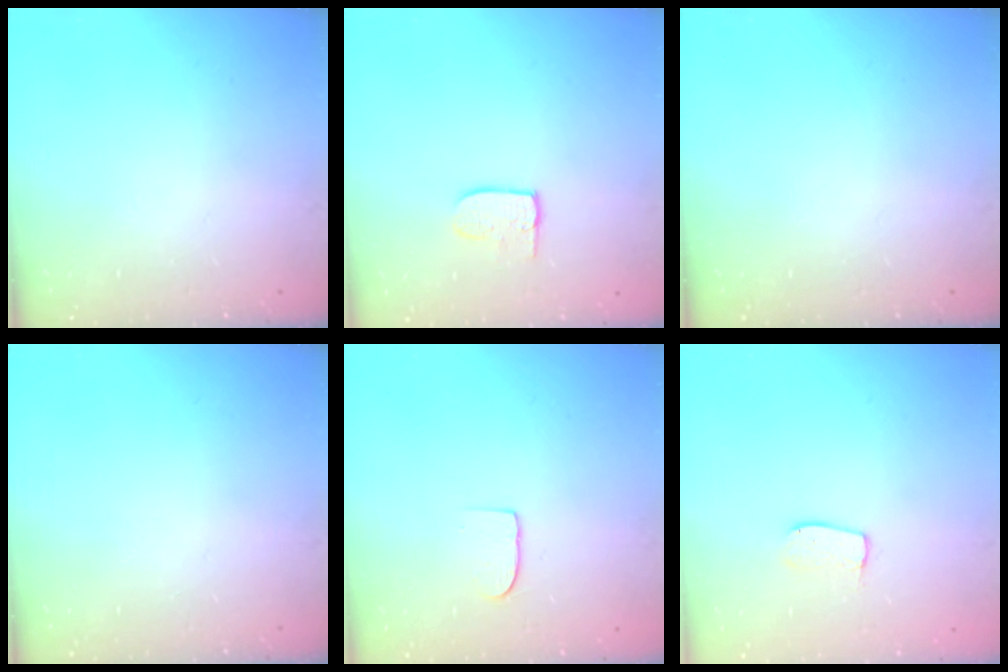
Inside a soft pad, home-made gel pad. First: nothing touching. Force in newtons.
{"total": 7.7, "press": 7.7, "slide": 0.6}
{"total": 0.0}
{"total": 0.0}
{"total": 6.8, "press": 6.8, "slide": 0.5}
{"total": 6.5, "press": 6.5, "slide": 0.5}